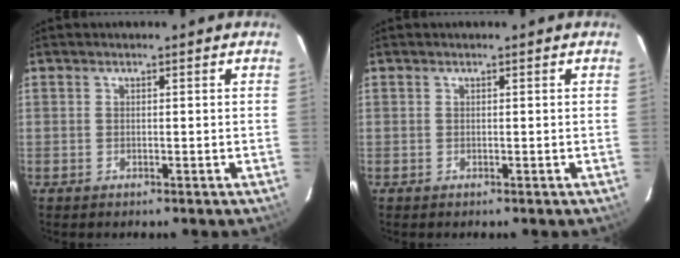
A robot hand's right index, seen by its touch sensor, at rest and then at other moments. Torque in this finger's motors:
{"motor_torque": [0.00, 0.00, 0.01, 0.00]}